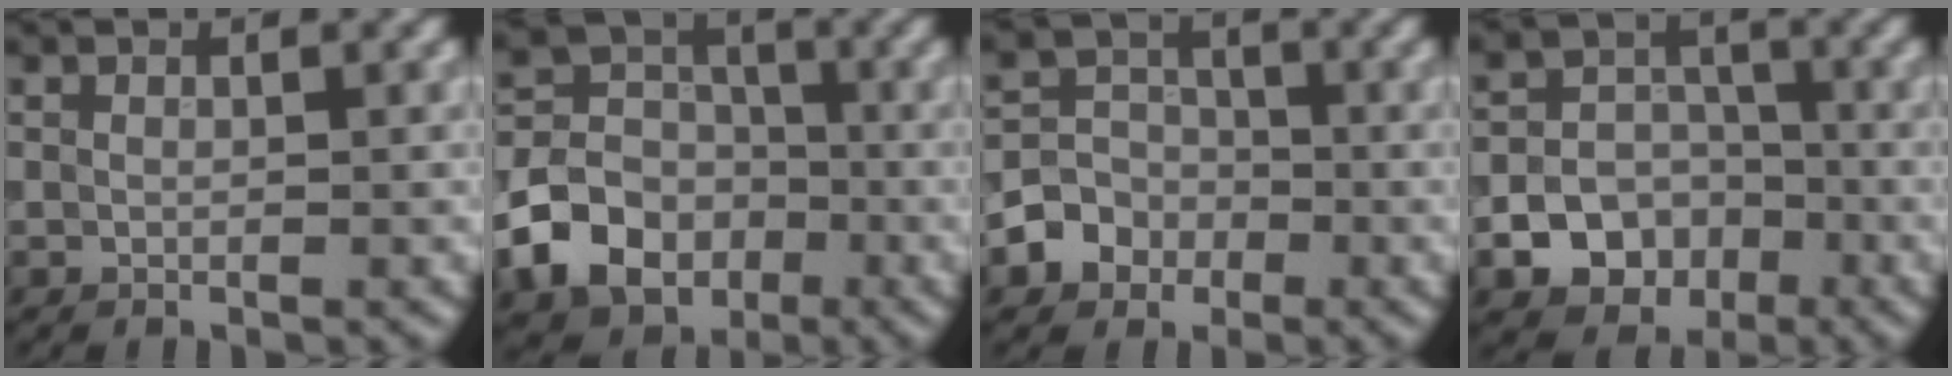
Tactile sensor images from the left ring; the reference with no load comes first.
{"total": 7.5, "force": [-3.2, 5.8, 3.4], "torque": [-0.052, 0.000, -0.071]}
{"total": 4.1, "force": [-1.7, 3.6, 1.1], "torque": [0.006, 0.002, -0.051]}
{"total": 8.6, "force": [-3.8, 7.3, 2.4], "torque": [-0.017, -0.018, -0.079]}